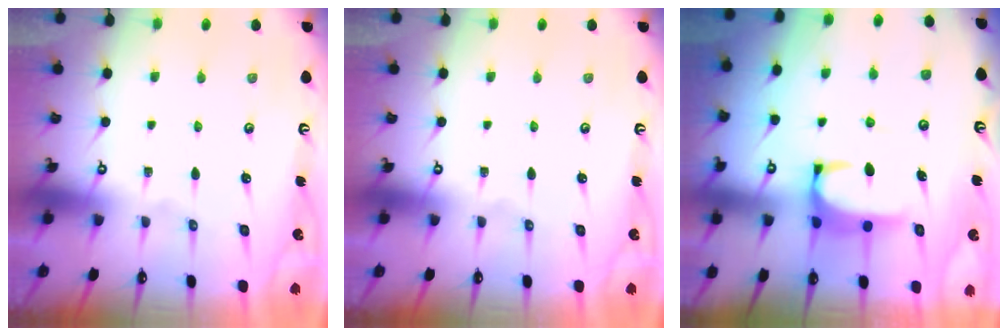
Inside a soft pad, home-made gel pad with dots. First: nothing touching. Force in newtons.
{"total": 0.0}
{"total": 2.9, "press": 2.8, "slide": 0.7}